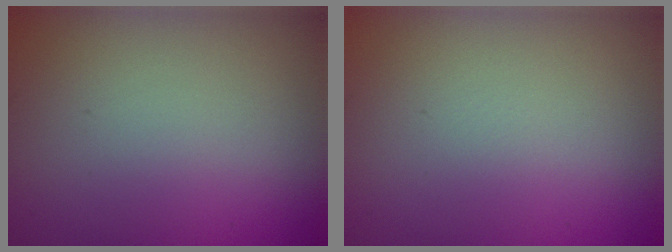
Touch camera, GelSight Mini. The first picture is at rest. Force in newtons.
{"total": 0.0}